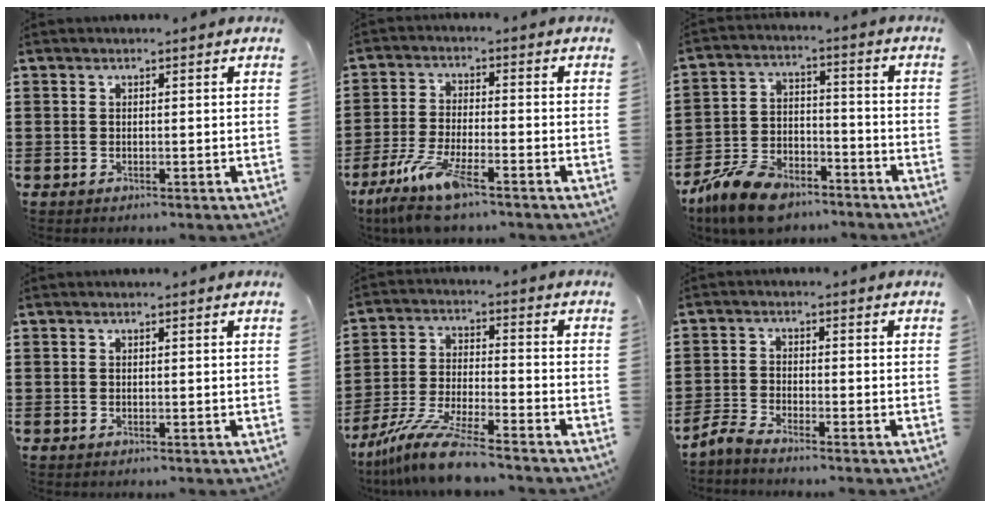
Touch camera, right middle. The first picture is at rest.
{"total": 8.3, "force": [-6.1, 1.0, 5.5], "torque": [-0.123, -0.018, -0.119]}
{"total": 10.3, "force": [-8.5, 3.7, 4.4], "torque": [-0.096, 0.028, -0.165]}
{"total": 0.0}
{"total": 10.1, "force": [-8.6, 0.5, 5.2], "torque": [-0.111, 0.002, -0.170]}
{"total": 2.8, "force": [-2.6, 0.1, 1.1], "torque": [-0.044, -0.005, -0.058]}